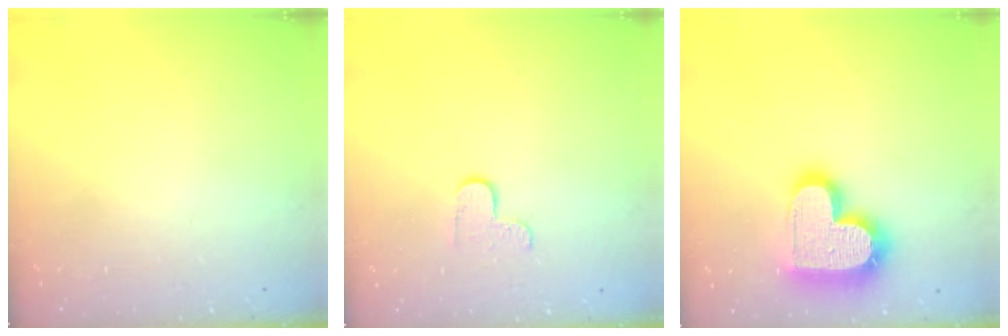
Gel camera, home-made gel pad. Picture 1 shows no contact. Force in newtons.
{"total": 3.1, "press": 3.1, "slide": 0.4}
{"total": 20.1, "press": 20.1, "slide": 1.5}